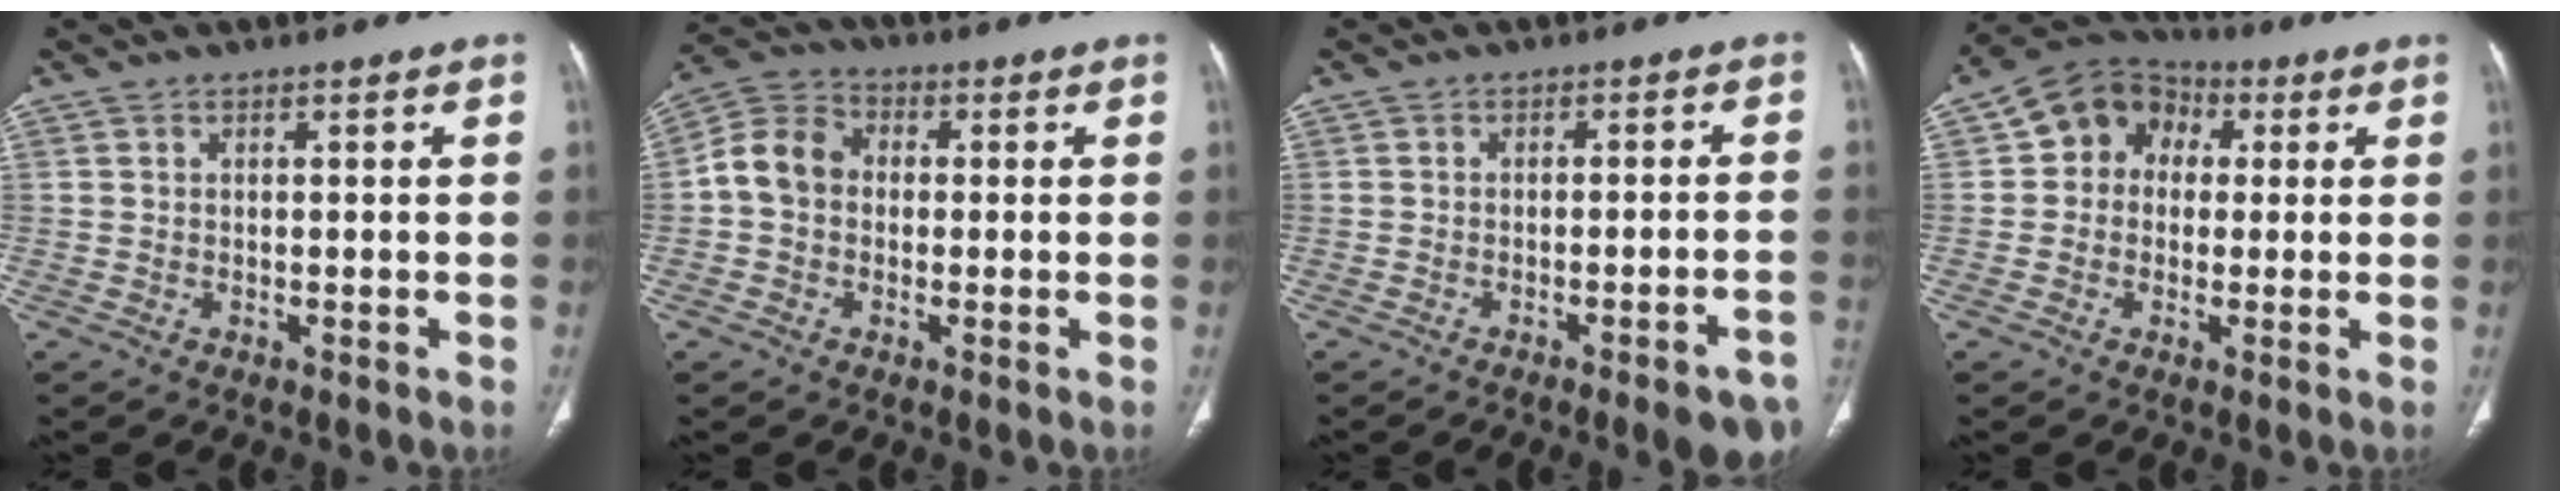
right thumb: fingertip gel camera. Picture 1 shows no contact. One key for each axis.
{"total": 8.1, "fx": -0.3, "fy": 6.7, "fz": 4.6, "tx": -0.072, "ty": 0.026, "tz": -0.019}
{"total": 8.6, "fx": -5.4, "fy": 1.5, "fz": 6.6, "tx": -0.070, "ty": 0.022, "tz": -0.066}
{"total": 9.8, "fx": 1.6, "fy": 8.4, "fz": 4.8, "tx": -0.052, "ty": 0.023, "tz": 0.010}